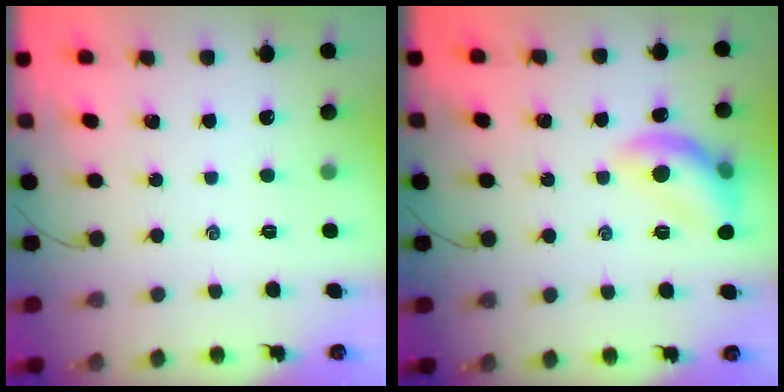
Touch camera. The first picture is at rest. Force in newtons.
{"total": 12.1, "press": 12.1, "slide": 0.7}